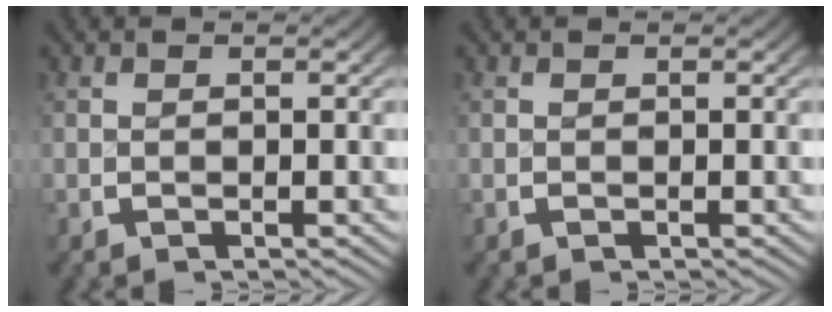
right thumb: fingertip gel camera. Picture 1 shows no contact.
{"total": 0.0}